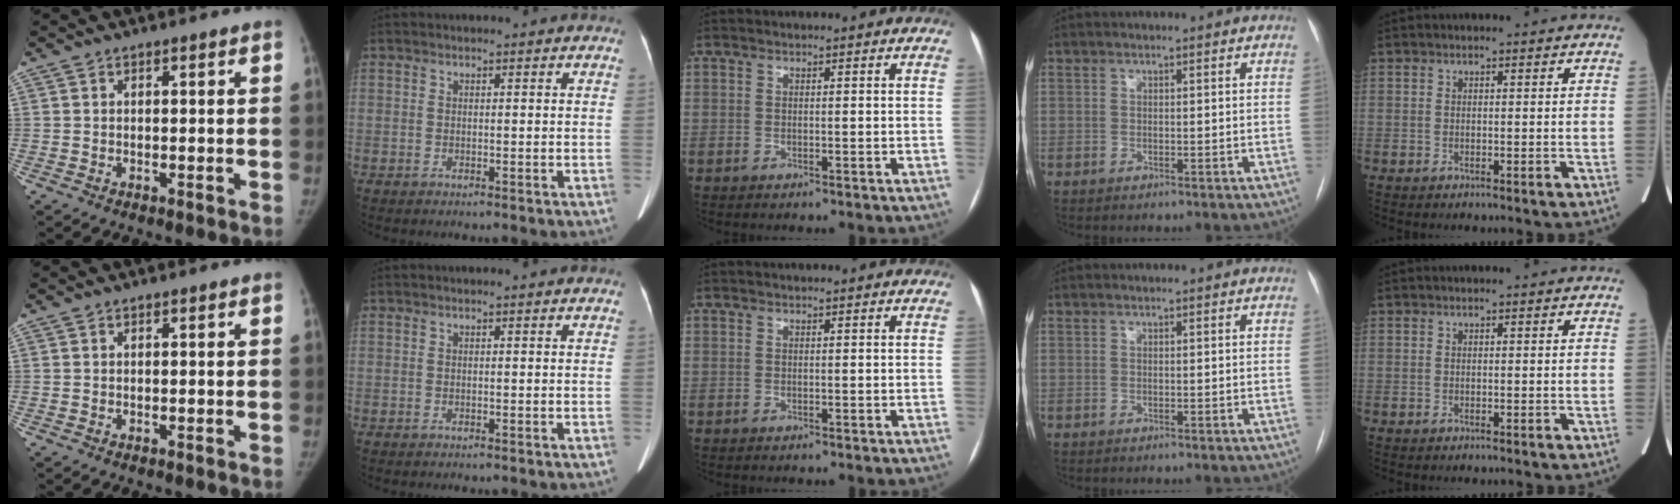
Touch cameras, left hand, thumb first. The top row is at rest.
{}